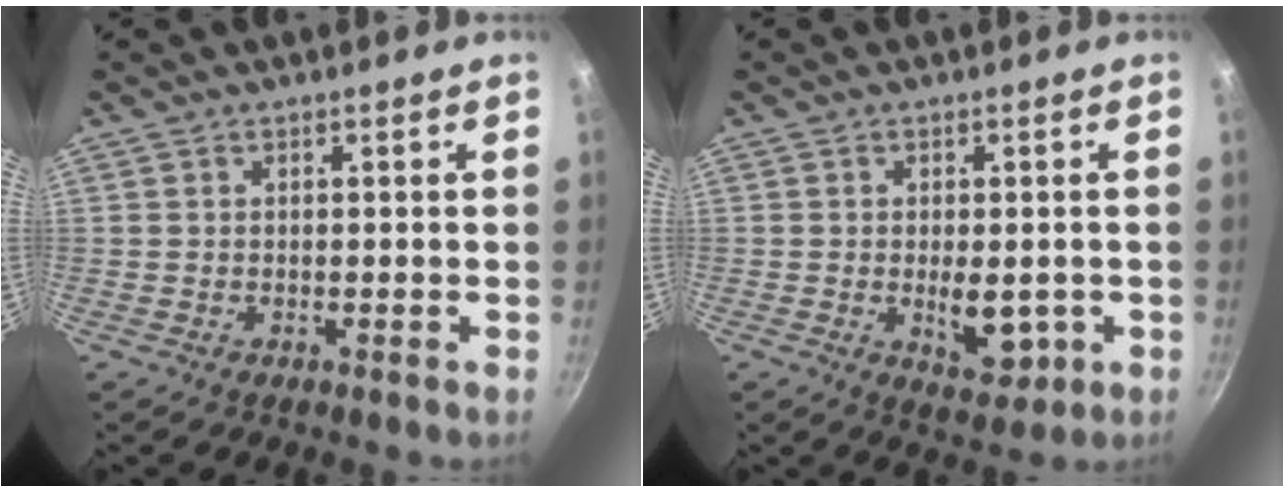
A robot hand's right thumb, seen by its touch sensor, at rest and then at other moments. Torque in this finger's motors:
{"motor_torque": [2.63, 2.38, 0.77, -0.60, 0.21]}